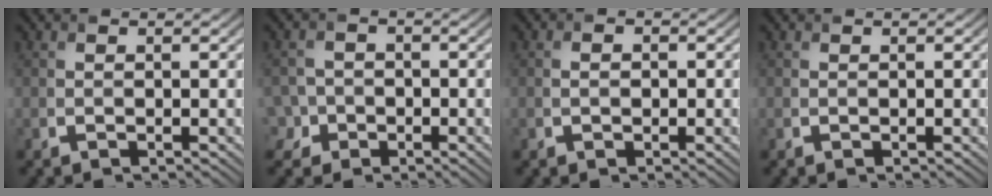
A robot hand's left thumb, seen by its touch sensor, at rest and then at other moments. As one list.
[{"total": 4.7, "force": [-2.2, 4.0, 1.1], "torque": [-0.024, 0.001, -0.057]}, {"total": 1.3, "force": [-0.5, 1.0, 0.8], "torque": [-0.013, -0.001, -0.012]}, {"total": 0.0}]